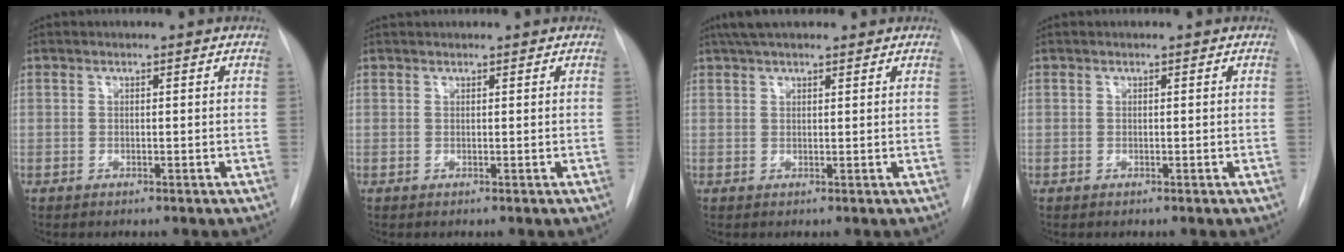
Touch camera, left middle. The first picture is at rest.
{"total": 1.7, "force": [1.6, 0.2, 0.5], "torque": [-0.008, 0.026, 0.029]}
{"total": 6.3, "force": [5.1, 1.6, 3.4], "torque": [-0.055, 0.036, 0.086]}
{"total": 0.0}